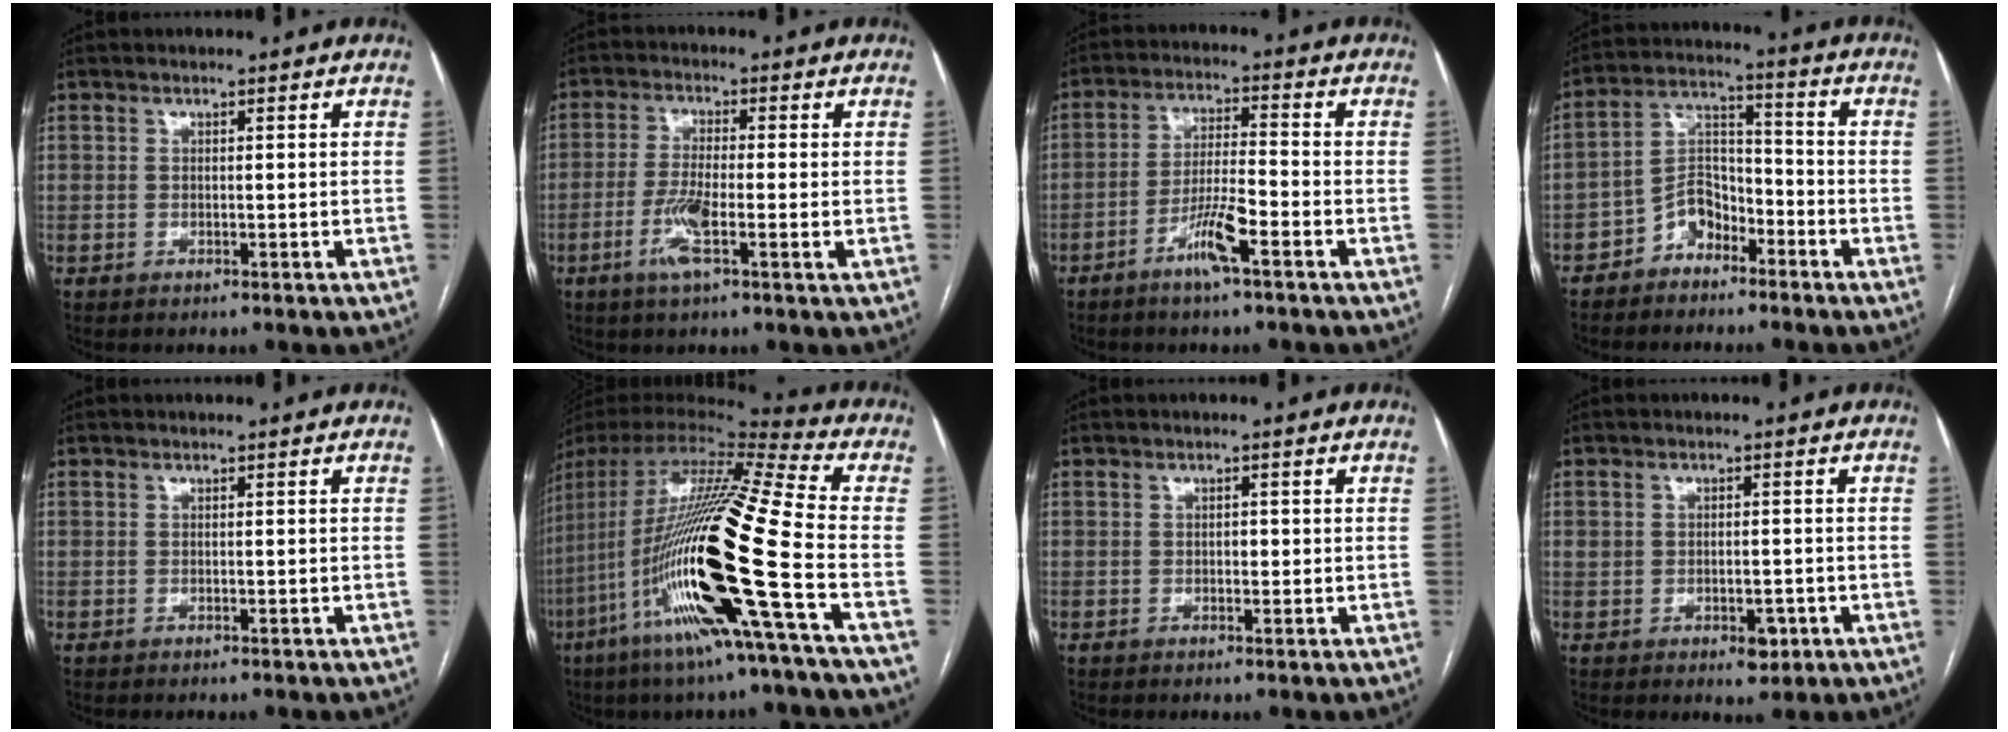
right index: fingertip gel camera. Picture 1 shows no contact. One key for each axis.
{"total": 6.2, "fx": -2.1, "fy": 0.6, "fz": 5.8, "tx": -0.114, "ty": -0.010, "tz": -0.044}
{"total": 6.8, "fx": -3.9, "fy": 0.3, "fz": 5.5, "tx": -0.106, "ty": -0.002, "tz": -0.074}
{"total": 6.8, "fx": -4.4, "fy": 4.1, "fz": 3.3, "tx": -0.065, "ty": 0.023, "tz": -0.083}
{"total": 0.0}
{"total": 26.7, "fx": -7.9, "fy": 0.3, "fz": 25.5, "tx": -0.499, "ty": -0.043, "tz": -0.165}
{"total": 1.0, "fx": 0.0, "fy": 0.6, "fz": 0.8, "tx": -0.011, "ty": 0.002, "tz": 0.000}
{"total": 3.9, "fx": -1.1, "fy": 2.5, "fz": 2.7, "tx": -0.035, "ty": 0.009, "tz": -0.004}